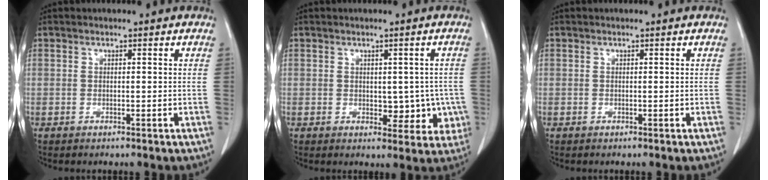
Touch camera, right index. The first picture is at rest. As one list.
[{"total": 5.5, "force": [-0.6, 3.5, 4.2], "torque": [-0.030, 0.009, 0.000]}, {"total": 0.0}]